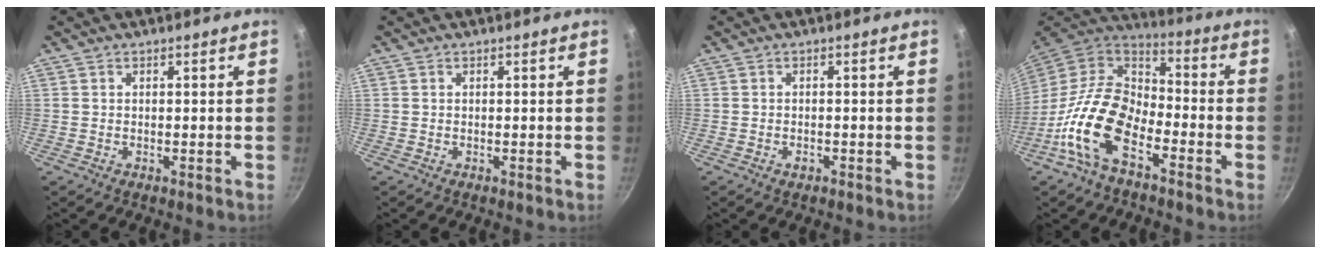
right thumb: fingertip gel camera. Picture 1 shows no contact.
{"total": 0.0}
{"total": 1.1, "force": [-0.6, 0.6, 0.6], "torque": [-0.013, 0.004, -0.011]}
{"total": 16.7, "force": [-7.6, 9.2, 11.7], "torque": [-0.205, 0.055, -0.165]}